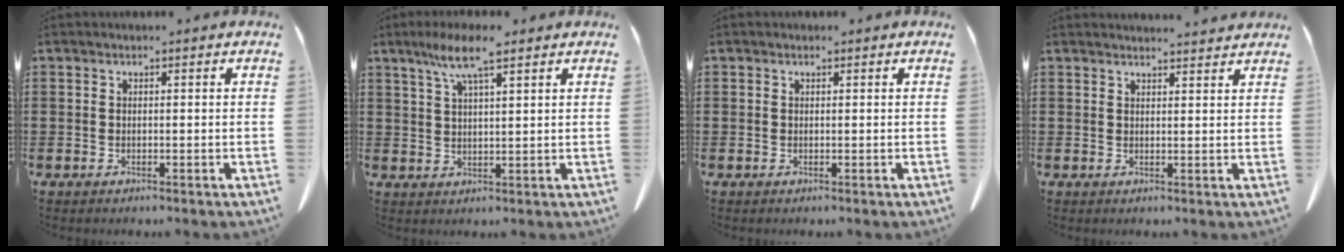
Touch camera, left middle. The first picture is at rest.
{"total": 7.2, "force": [4.7, 0.9, 5.4], "torque": [-0.115, 0.001, 0.081]}
{"total": 0.0}
{"total": 2.4, "force": [2.4, 0.0, 0.3], "torque": [-0.004, -0.007, 0.043]}